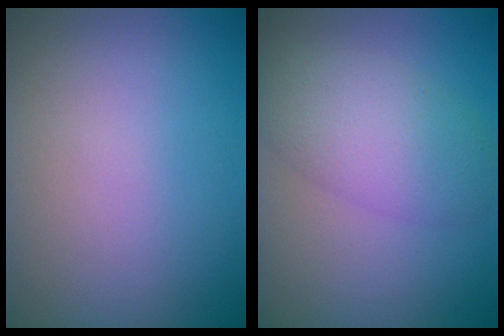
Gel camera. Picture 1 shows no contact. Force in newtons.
{"total": 5.0, "press": 5.0, "slide": 0.3}